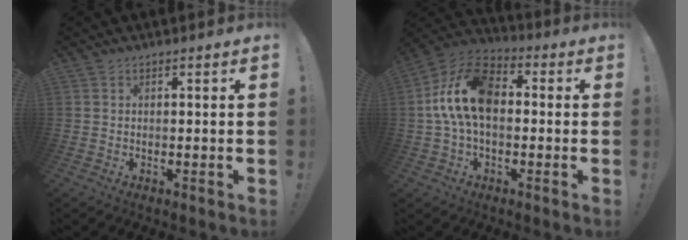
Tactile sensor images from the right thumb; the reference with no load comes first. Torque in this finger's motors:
{"motor_torque": [0.66, 1.48, 1.78, -0.41, 0.15]}